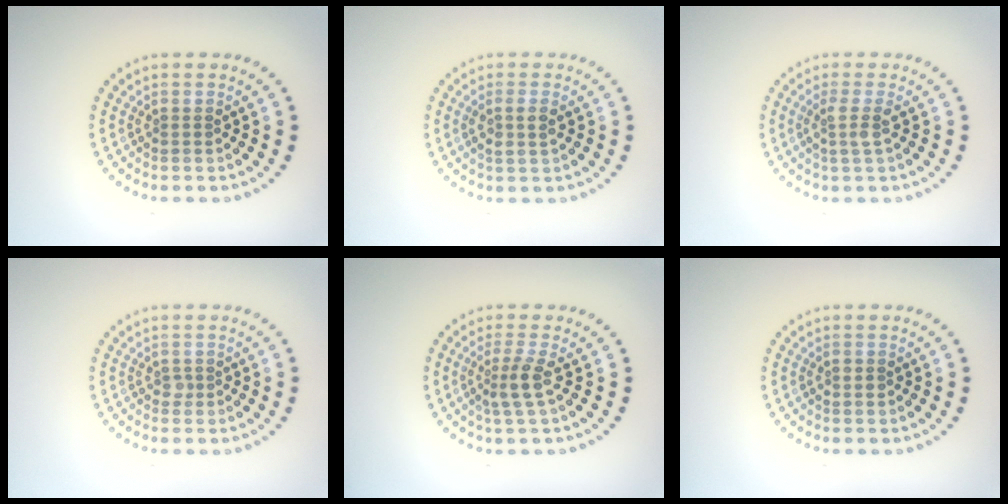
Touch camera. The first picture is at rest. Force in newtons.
{"total": 1.8, "press": 1.7, "slide": 0.6}
{"total": 1.8, "press": 1.4, "slide": 1.2}
{"total": 0.7, "press": 0.5, "slide": 0.4}
{"total": 2.3, "press": 1.8, "slide": 1.5}
{"total": 0.9, "press": 0.9, "slide": 0.1}